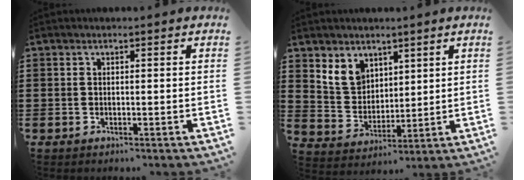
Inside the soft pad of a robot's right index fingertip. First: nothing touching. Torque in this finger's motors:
{"motor_torque": [0.64, 0.61, 0.17, 0.11]}